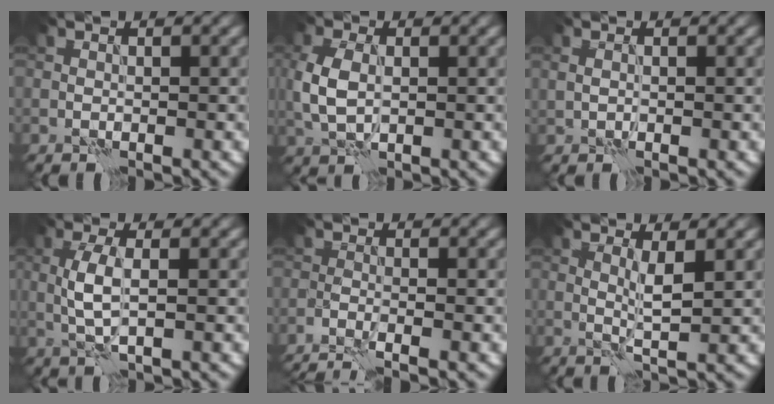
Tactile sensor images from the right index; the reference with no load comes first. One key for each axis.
{"total": 4.1, "fx": 0.1, "fy": 2.7, "fz": 3.1, "tx": -0.082, "ty": 0.002, "tz": 0.002}
{"total": 0.9, "fx": 0.2, "fy": 0.5, "fz": 0.6, "tx": -0.015, "ty": 0.000, "tz": 0.007}
{"total": 3.2, "fx": 0.1, "fy": 0.9, "fz": 3.0, "tx": -0.069, "ty": 0.004, "tz": 0.003}
{"total": 3.0, "fx": -2.4, "fy": 0.5, "fz": 1.9, "tx": -0.030, "ty": -0.002, "tz": -0.048}
{"total": 2.2, "fx": 0.6, "fy": 0.3, "fz": 2.1, "tx": -0.042, "ty": -0.004, "tz": 0.012}